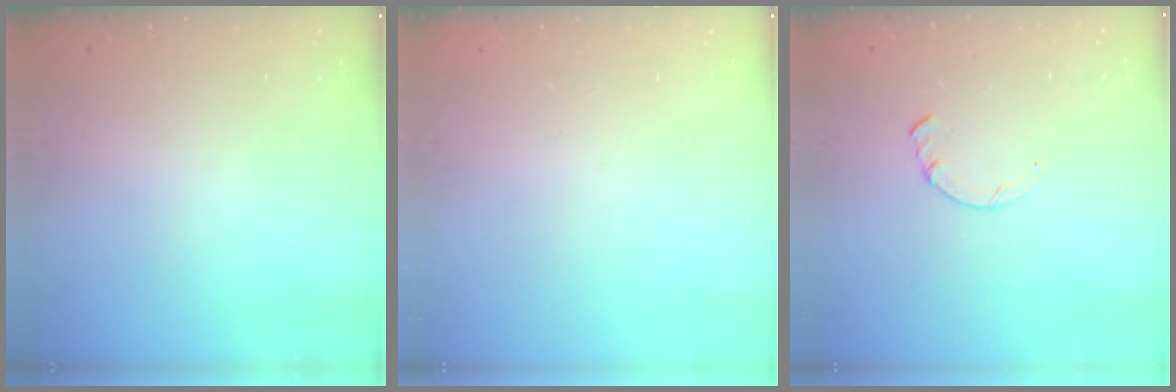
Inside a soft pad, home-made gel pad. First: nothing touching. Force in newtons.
{"total": 0.0}
{"total": 0.7, "press": 0.6, "slide": 0.2}